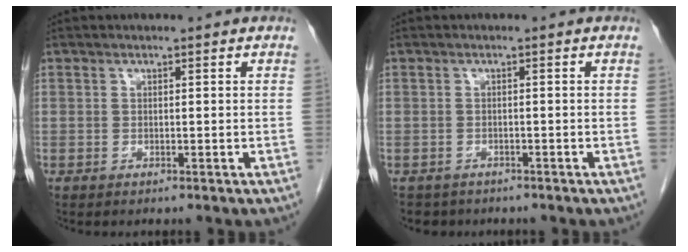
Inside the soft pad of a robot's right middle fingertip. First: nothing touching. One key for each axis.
{"total": 3.0, "fx": -2.5, "fy": 1.6, "fz": 0.1, "tx": -0.008, "ty": 0.000, "tz": -0.037}